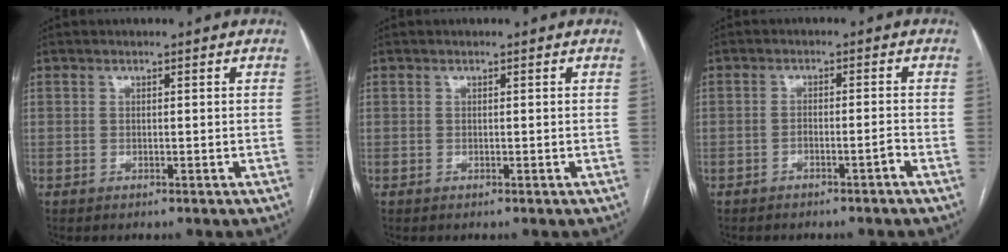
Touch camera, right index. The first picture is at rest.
{"total": 0.0}
{"total": 1.8, "force": [-1.3, -0.1, 1.2], "torque": [-0.016, 0.008, -0.019]}